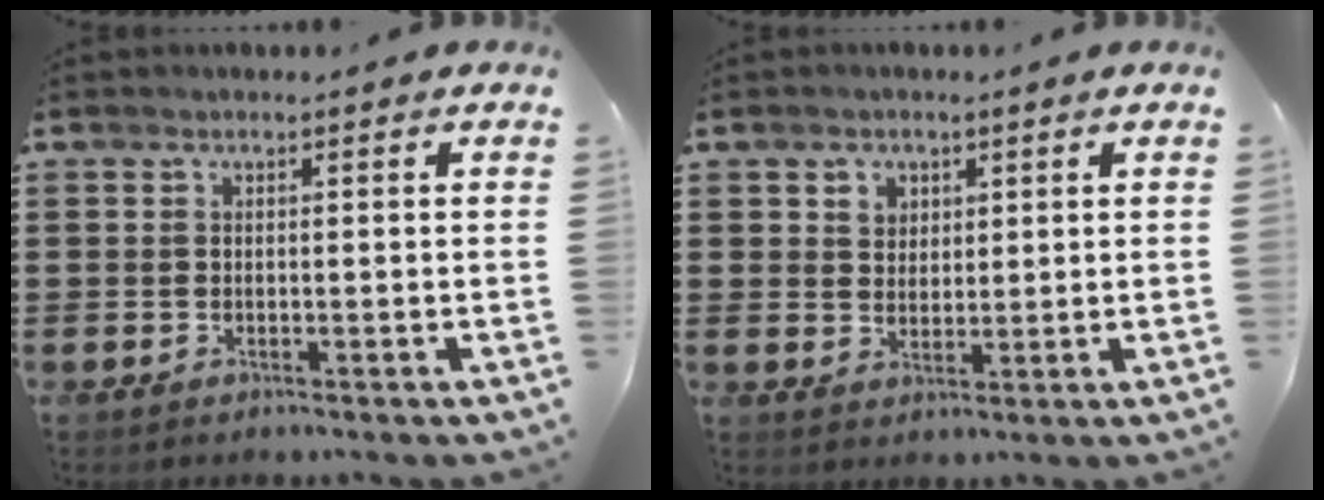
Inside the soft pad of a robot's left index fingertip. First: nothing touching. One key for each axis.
{"total": 2.7, "fx": 1.5, "fy": 2.2, "fz": 0.4, "tx": -0.009, "ty": 0.005, "tz": 0.026}